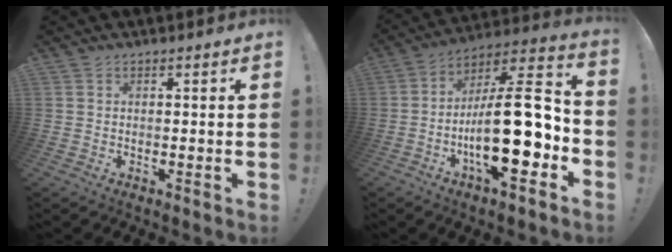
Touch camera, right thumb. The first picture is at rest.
{"total": 23.3, "force": [-4.8, 7.4, 21.6], "torque": [-0.372, 0.024, -0.079]}